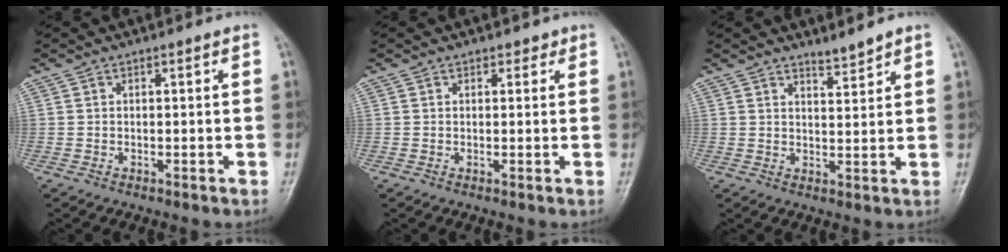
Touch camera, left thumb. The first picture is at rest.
{"total": 1.2, "force": [0.8, 0.8, 0.4], "torque": [0.008, -0.004, 0.007]}
{"total": 3.0, "force": [2.8, 0.2, 1.2], "torque": [-0.014, -0.029, 0.048]}